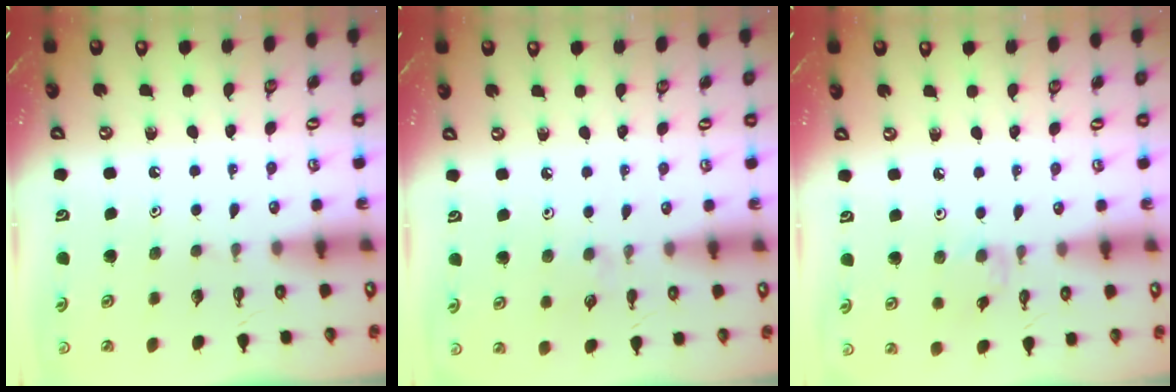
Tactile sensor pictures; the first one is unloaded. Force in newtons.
{"total": 1.9, "press": 1.8, "slide": 0.3}
{"total": 1.1, "press": 1.0, "slide": 0.4}